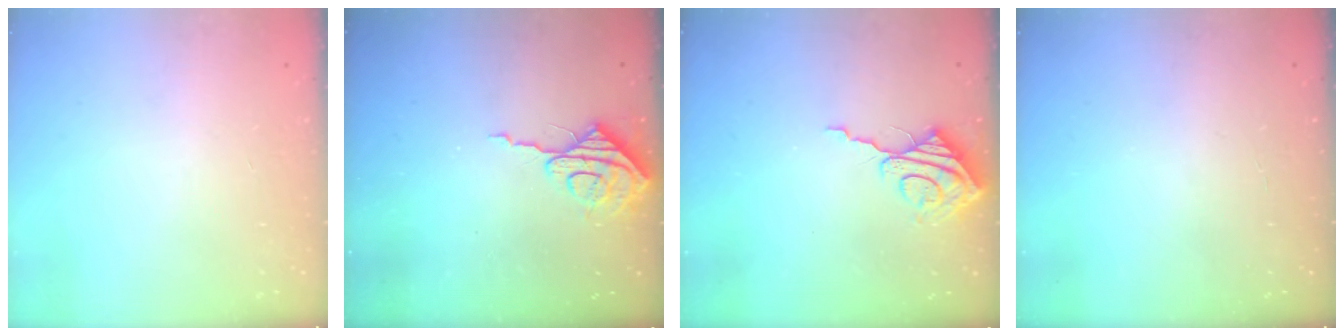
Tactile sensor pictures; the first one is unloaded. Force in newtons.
{"total": 8.2, "press": 8.1, "slide": 0.7}
{"total": 9.6, "press": 9.6, "slide": 1.1}
{"total": 1.9, "press": 1.9, "slide": 0.2}